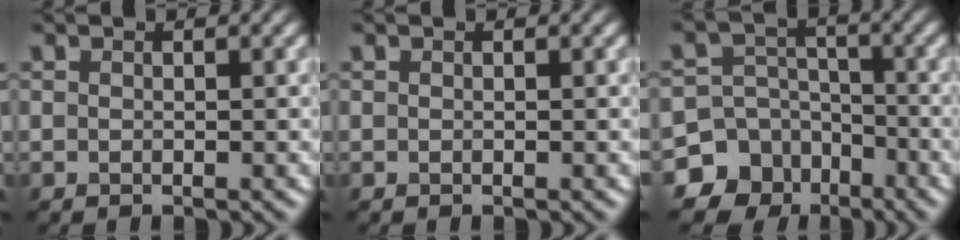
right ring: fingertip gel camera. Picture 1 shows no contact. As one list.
[{"total": 0.0}, {"total": 11.3, "force": [-6.5, 9.1, 1.4], "torque": [-0.029, -0.029, -0.126]}]